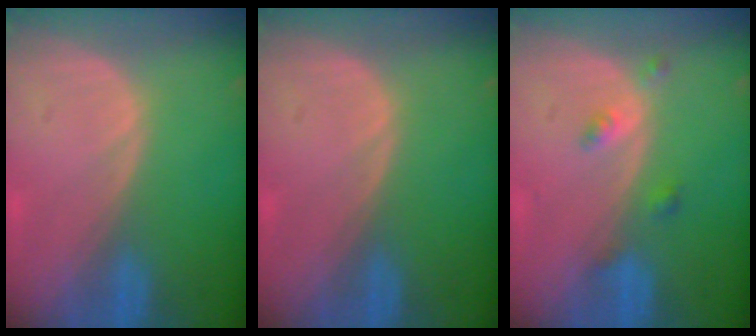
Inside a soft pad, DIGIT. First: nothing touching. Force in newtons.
{"total": 0.0}
{"total": 2.5, "press": 2.5, "slide": 0.2}